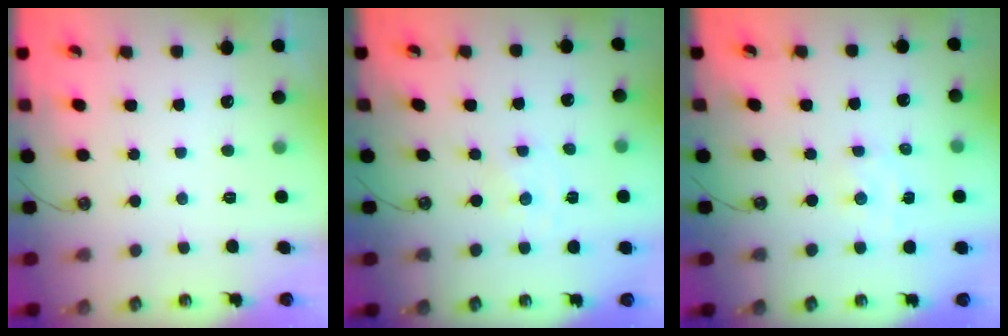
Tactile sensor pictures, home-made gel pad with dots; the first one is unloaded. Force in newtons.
{"total": 0.0}
{"total": 3.0, "press": 3.0, "slide": 0.4}